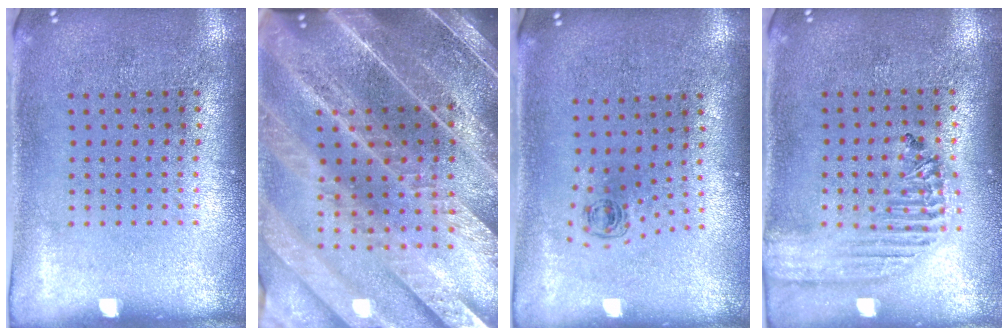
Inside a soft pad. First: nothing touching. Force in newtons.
{"total": 4.9, "press": 4.4, "slide": 2.3}
{"total": 0.5, "press": 0.3, "slide": 0.4}
{"total": 1.8, "press": 1.7, "slide": 0.6}